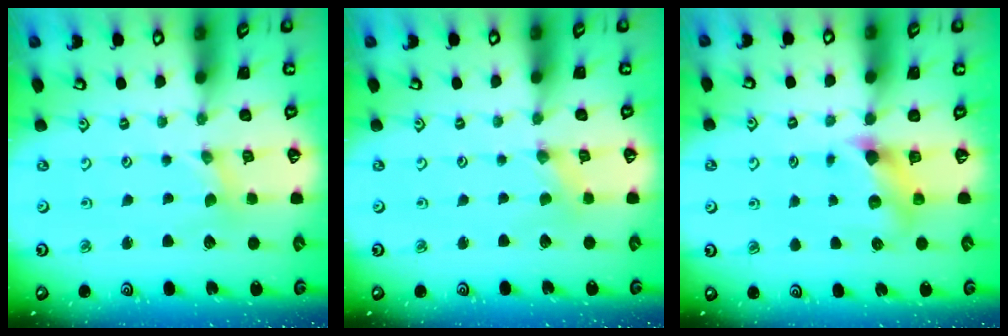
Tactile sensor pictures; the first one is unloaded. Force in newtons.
{"total": 0.0}
{"total": 5.6, "press": 5.6, "slide": 0.6}